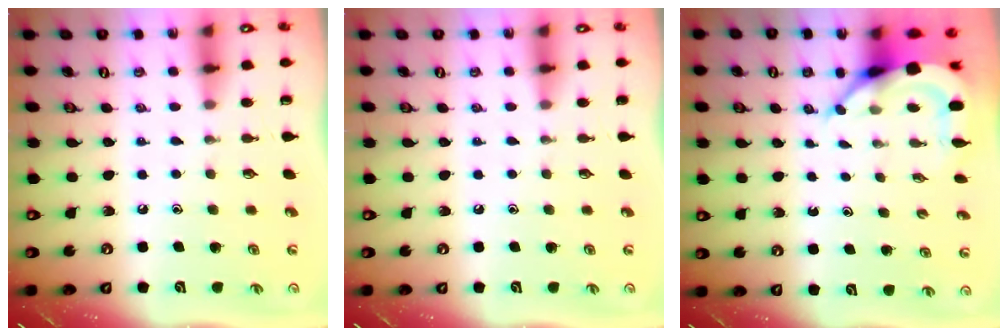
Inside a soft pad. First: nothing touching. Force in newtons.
{"total": 0.0}
{"total": 6.6, "press": 6.6, "slide": 0.5}